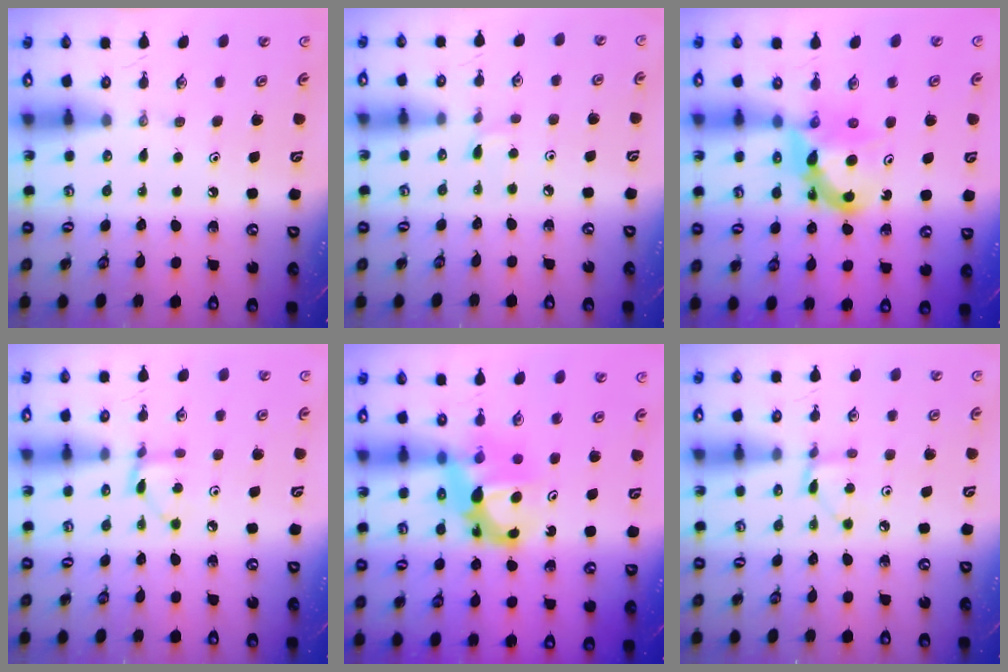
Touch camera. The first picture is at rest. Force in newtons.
{"total": 2.2, "press": 2.2, "slide": 0.3}
{"total": 7.8, "press": 7.8, "slide": 0.7}
{"total": 3.7, "press": 3.7, "slide": 0.4}
{"total": 8.2, "press": 8.1, "slide": 0.5}
{"total": 2.6, "press": 2.6, "slide": 0.3}